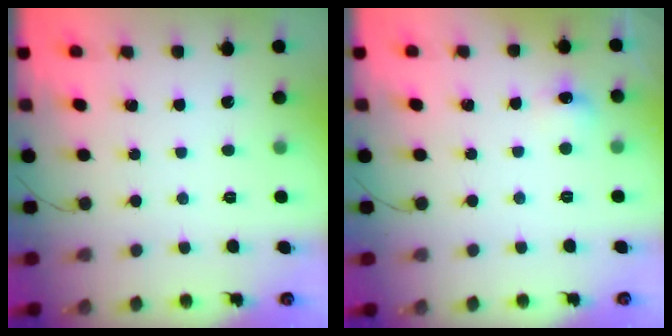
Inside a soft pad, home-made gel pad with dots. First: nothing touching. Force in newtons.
{"total": 5.8, "press": 5.6, "slide": 1.7}